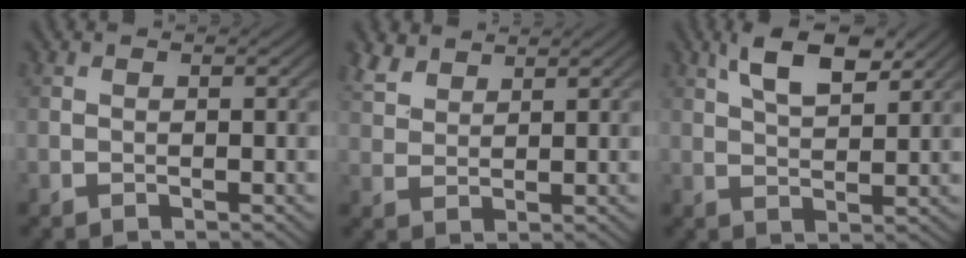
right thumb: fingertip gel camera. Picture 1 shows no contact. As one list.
[{"total": 4.0, "force": [3.1, 1.8, 1.8], "torque": [-0.049, 0.010, 0.070]}, {"total": 6.9, "force": [3.8, 2.6, 5.1], "torque": [-0.102, 0.008, 0.073]}]